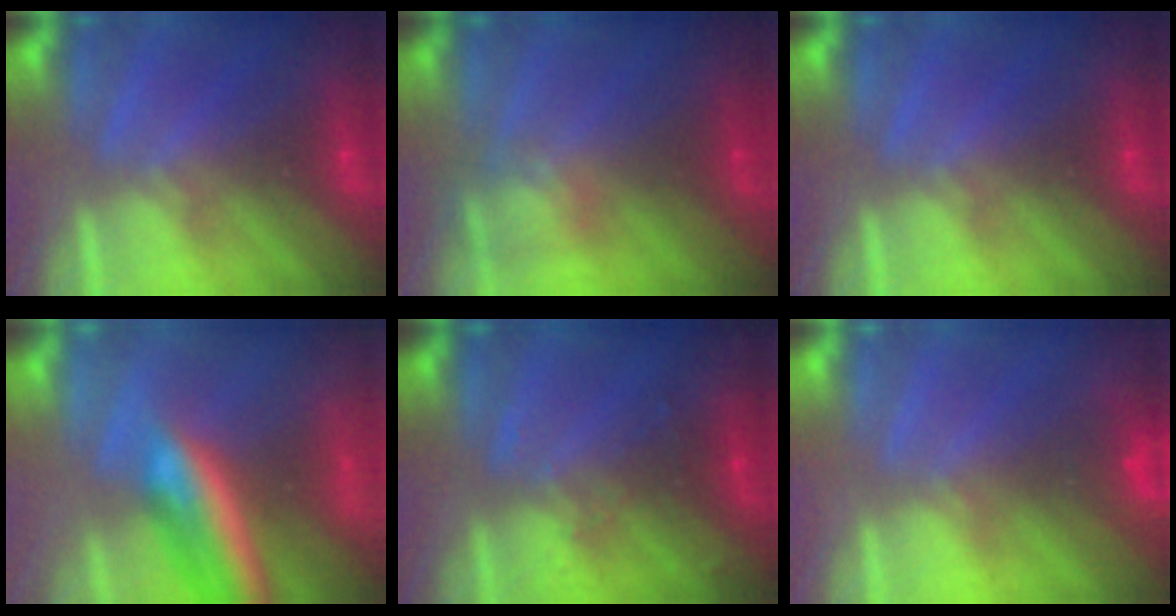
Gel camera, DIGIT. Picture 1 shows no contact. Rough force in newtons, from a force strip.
{"total": 2.3}
{"total": 0.0}
{"total": 8.3}
{"total": 2.9}
{"total": 3.4}